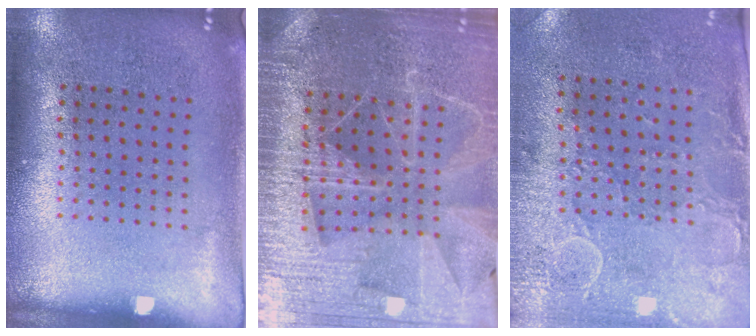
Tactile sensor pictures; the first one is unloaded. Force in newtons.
{"total": 4.9, "press": 4.5, "slide": 2.0}
{"total": 2.9, "press": 2.4, "slide": 1.7}